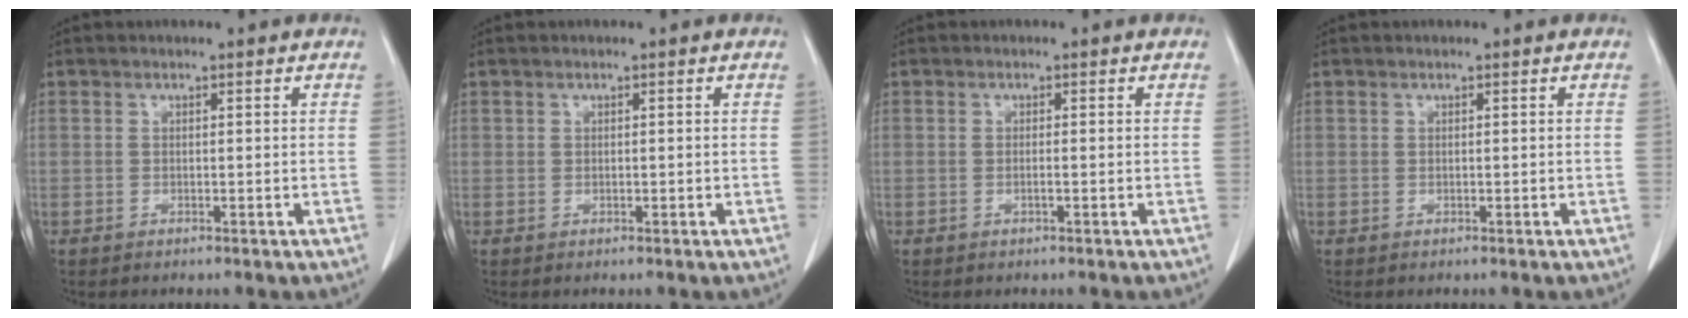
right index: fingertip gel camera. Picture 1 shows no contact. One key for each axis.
{"total": 0.8, "fx": 0.0, "fy": 0.6, "fz": 0.5, "tx": -0.017, "ty": 0.009, "tz": 0.004}
{"total": 1.2, "fx": -0.3, "fy": 0.3, "fz": 1.2, "tx": -0.029, "ty": 0.002, "tz": -0.002}
{"total": 0.0}